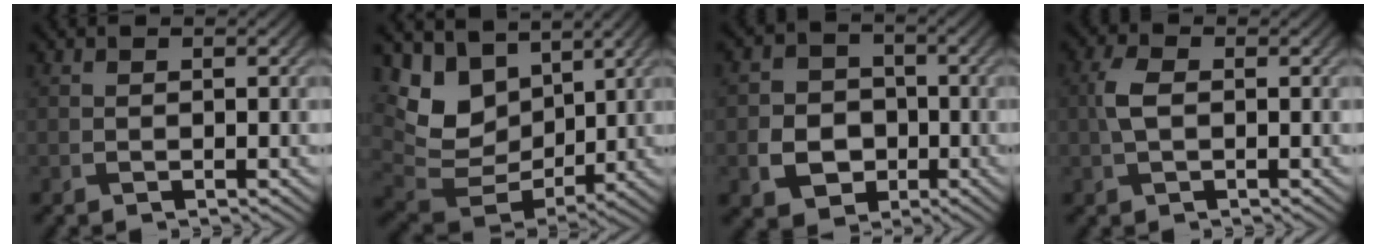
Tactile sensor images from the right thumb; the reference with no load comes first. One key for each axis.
{"total": 10.7, "fx": 4.4, "fy": 7.4, "fz": 6.4, "tx": -0.164, "ty": -0.008, "tz": 0.085}
{"total": 6.0, "fx": -1.5, "fy": 5.2, "fz": 2.6, "tx": -0.049, "ty": -0.011, "tz": -0.047}
{"total": 3.4, "fx": 0.1, "fy": 2.0, "fz": 2.7, "tx": -0.070, "ty": 0.006, "tz": -0.001}